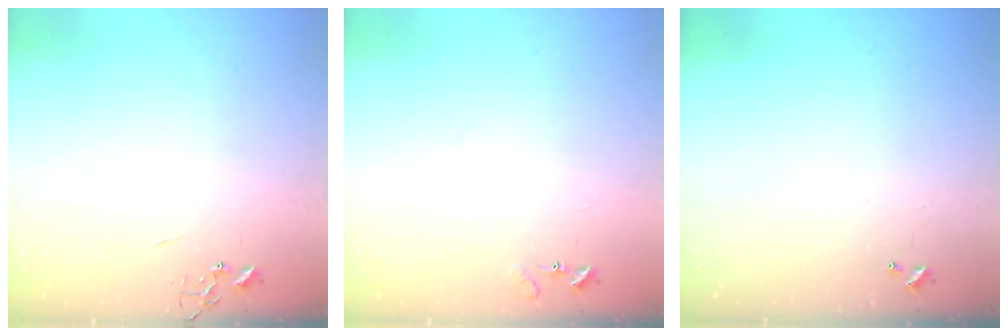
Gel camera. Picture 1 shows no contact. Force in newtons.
{"total": 7.7, "press": 7.6, "slide": 0.6}
{"total": 0.0}